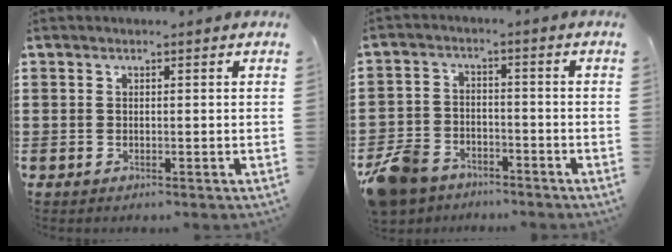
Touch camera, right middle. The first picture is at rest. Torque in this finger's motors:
{"motor_torque": [-1.32, 0.81, 0.86, 0.21]}